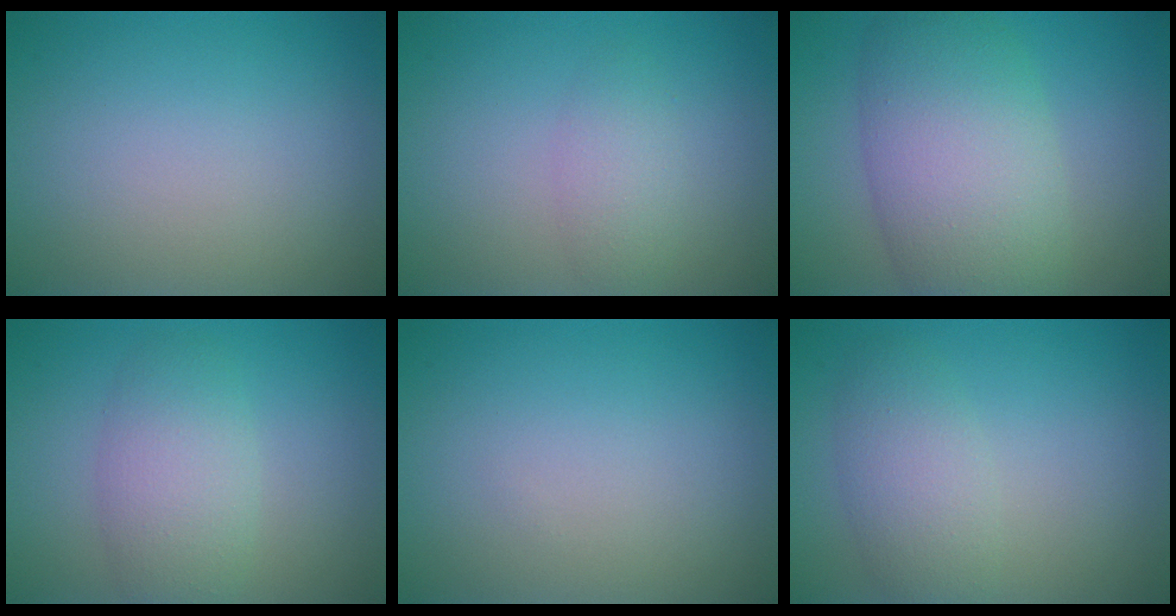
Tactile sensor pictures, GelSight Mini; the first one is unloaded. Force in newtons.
{"total": 2.0, "press": 2.0, "slide": 0.0}
{"total": 8.9, "press": 8.9, "slide": 0.4}
{"total": 4.0, "press": 4.0, "slide": 0.1}
{"total": 0.0}
{"total": 3.4, "press": 3.4, "slide": 0.1}